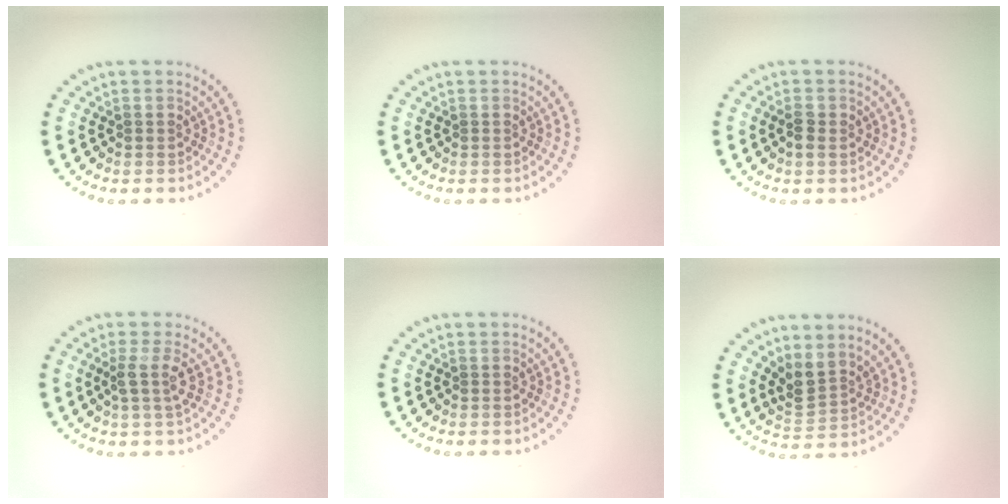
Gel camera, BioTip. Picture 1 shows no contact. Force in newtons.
{"total": 0.0}
{"total": 1.5, "press": 1.5, "slide": 0.1}
{"total": 1.9, "press": 1.4, "slide": 1.3}
{"total": 0.0}
{"total": 2.8, "press": 2.1, "slide": 1.9}